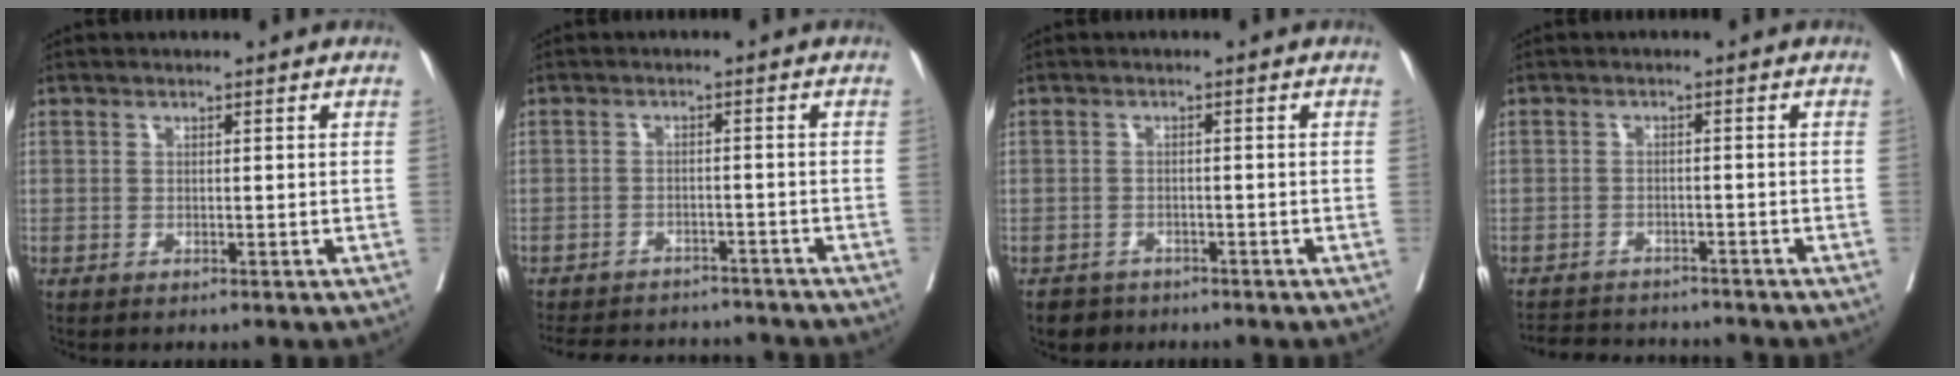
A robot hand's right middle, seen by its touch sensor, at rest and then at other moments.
{"total": 14.8, "force": [-13.6, 4.3, 4.2], "torque": [-0.095, 0.003, -0.176]}
{"total": 3.0, "force": [-2.3, 1.8, 0.0], "torque": [-0.008, 0.003, -0.038]}
{"total": 8.7, "force": [-8.3, 1.7, 1.9], "torque": [-0.035, 0.003, -0.115]}